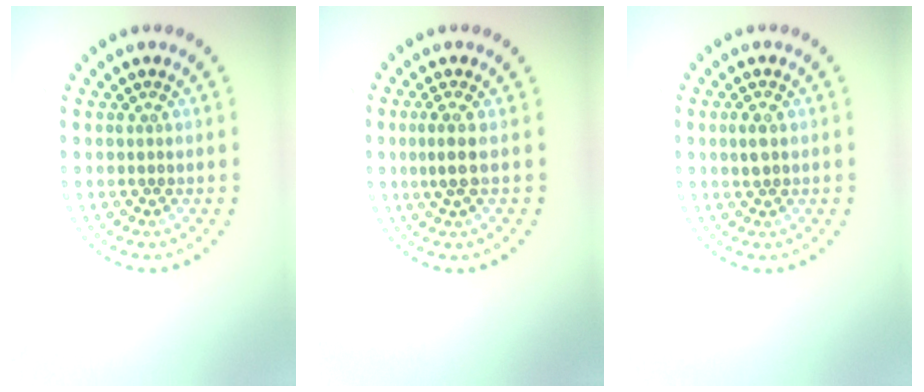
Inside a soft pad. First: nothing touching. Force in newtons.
{"total": 2.0, "press": 1.4, "slide": 1.4}
{"total": 1.3, "press": 1.3, "slide": 0.0}